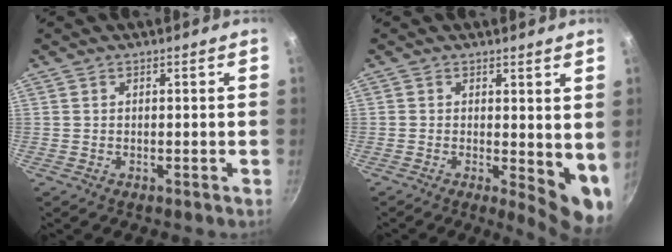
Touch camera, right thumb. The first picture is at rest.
{"total": 7.7, "force": [0.2, 3.2, 7.0], "torque": [-0.073, -0.015, 0.005]}